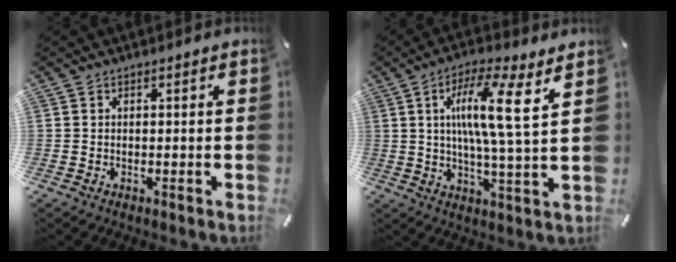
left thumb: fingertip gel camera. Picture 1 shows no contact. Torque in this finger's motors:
{"motor_torque": [0.52, 0.44, 0.72, 0.01, 0.42]}